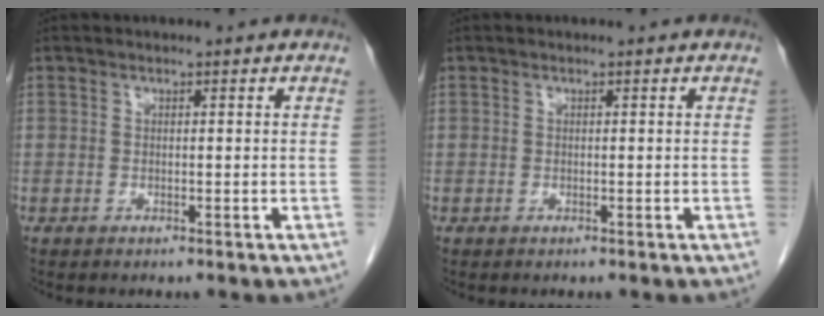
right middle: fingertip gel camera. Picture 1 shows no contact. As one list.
[{"total": 0.0}]